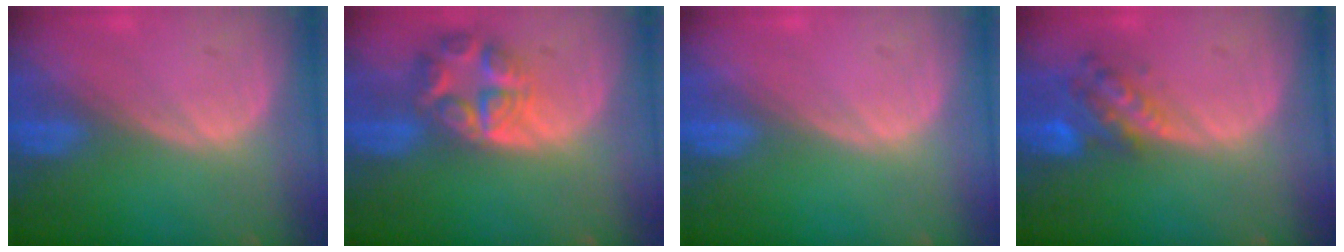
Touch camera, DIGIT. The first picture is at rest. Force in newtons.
{"total": 7.7, "press": 6.8, "slide": 3.7}
{"total": 0.0}
{"total": 5.9, "press": 5.3, "slide": 2.6}